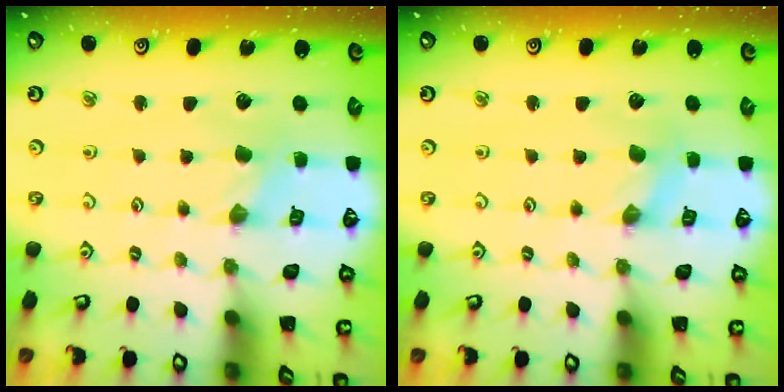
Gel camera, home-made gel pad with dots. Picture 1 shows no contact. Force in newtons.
{"total": 0.0}